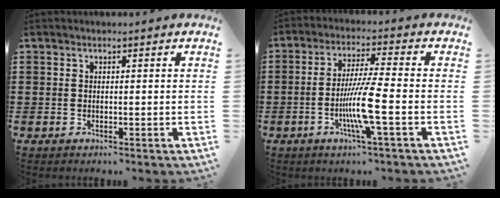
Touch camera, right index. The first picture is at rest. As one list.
[{"total": 8.4, "force": [-2.6, 0.1, 8.0], "torque": [-0.162, -0.018, -0.054]}]